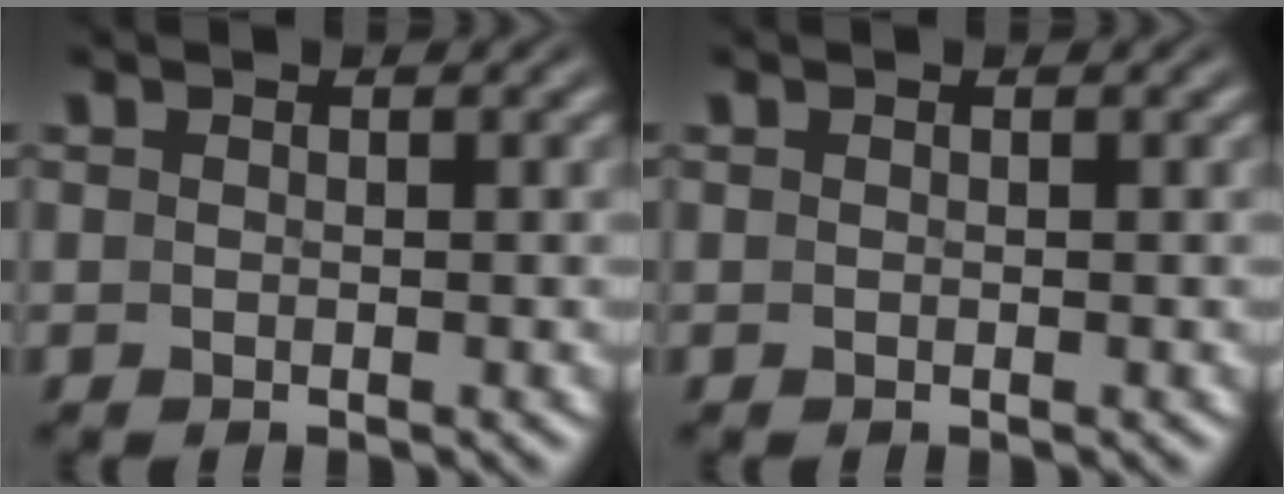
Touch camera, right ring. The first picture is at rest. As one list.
[{"total": 0.0}]